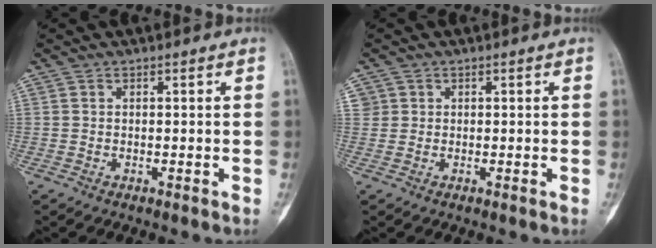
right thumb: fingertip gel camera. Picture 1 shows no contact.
{"total": 1.7, "force": [0.7, 1.6, 0.0], "torque": [0.020, -0.001, 0.007]}